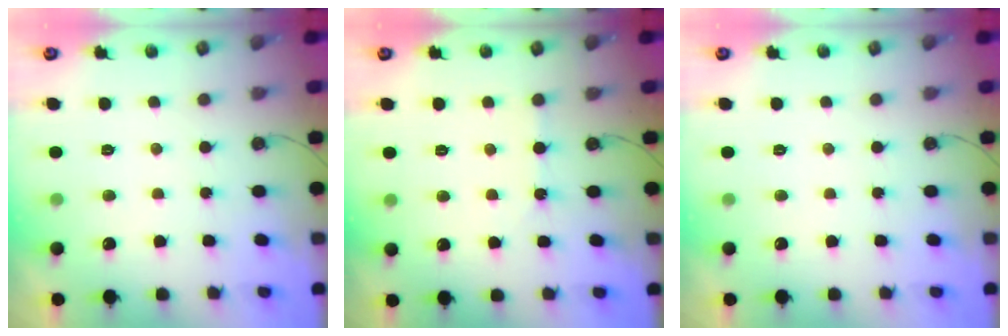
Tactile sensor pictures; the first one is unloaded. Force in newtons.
{"total": 2.5, "press": 2.5, "slide": 0.4}
{"total": 0.0}